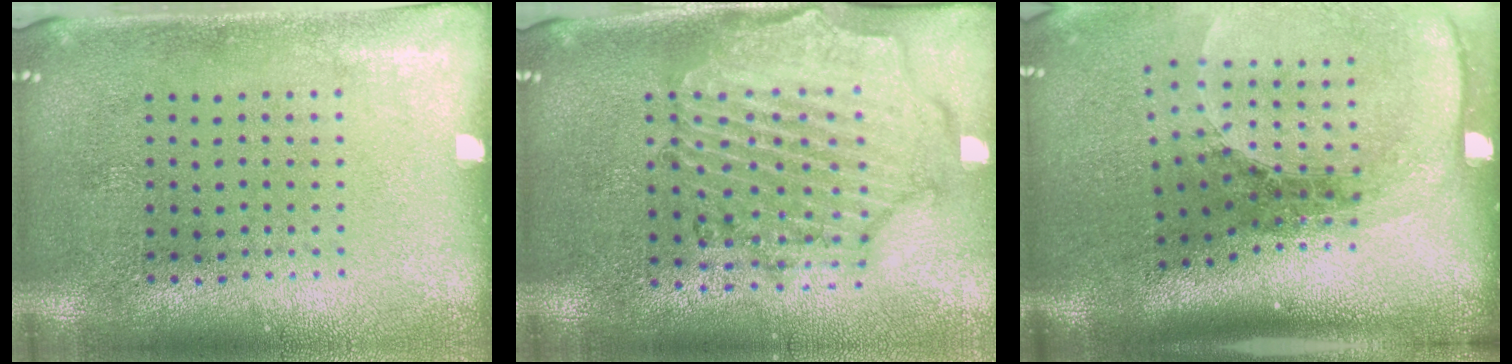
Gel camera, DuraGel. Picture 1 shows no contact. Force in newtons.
{"total": 1.6, "press": 1.6, "slide": 0.3}
{"total": 2.6, "press": 1.8, "slide": 1.8}